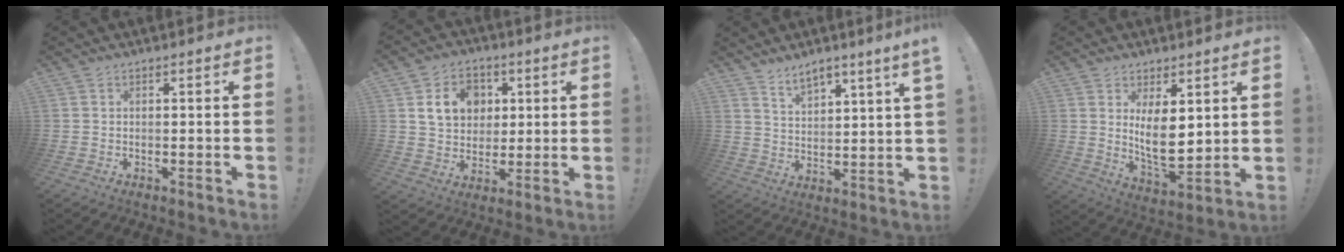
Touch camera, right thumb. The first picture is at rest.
{"total": 13.5, "force": [4.4, 11.2, 6.3], "torque": [-0.084, -0.009, 0.088]}
{"total": 6.4, "force": [5.6, 0.4, 3.1], "torque": [-0.053, -0.034, 0.097]}
{"total": 10.8, "force": [2.9, 5.3, 8.9], "torque": [-0.153, -0.039, 0.054]}